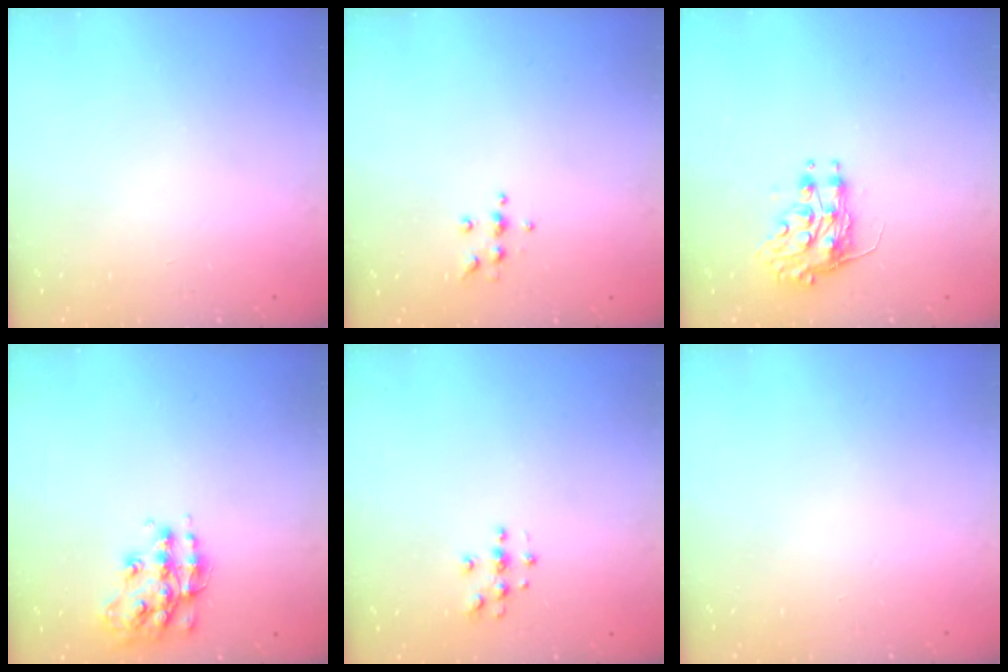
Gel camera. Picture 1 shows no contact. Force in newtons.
{"total": 5.0, "press": 4.9, "slide": 0.5}
{"total": 8.3, "press": 8.3, "slide": 0.1}
{"total": 14.2, "press": 14.2, "slide": 0.9}
{"total": 3.8, "press": 3.8, "slide": 0.4}
{"total": 0.0}